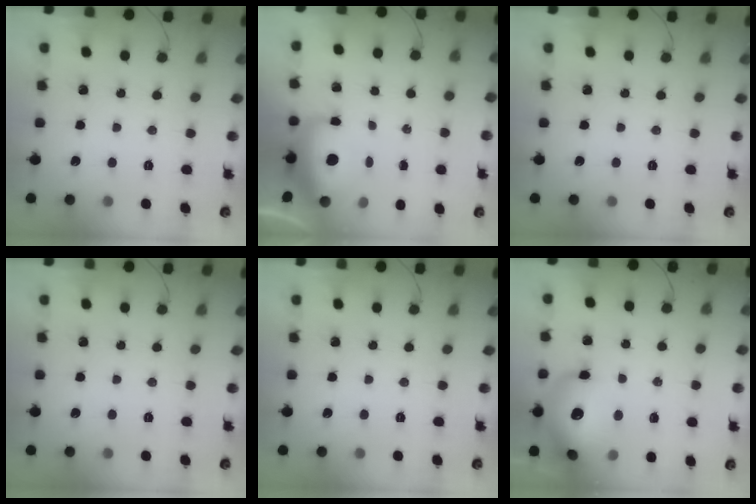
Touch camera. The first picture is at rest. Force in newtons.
{"total": 11.7, "press": 11.4, "slide": 2.7}
{"total": 0.0}
{"total": 0.0}
{"total": 0.0}
{"total": 19.7, "press": 18.4, "slide": 7.2}